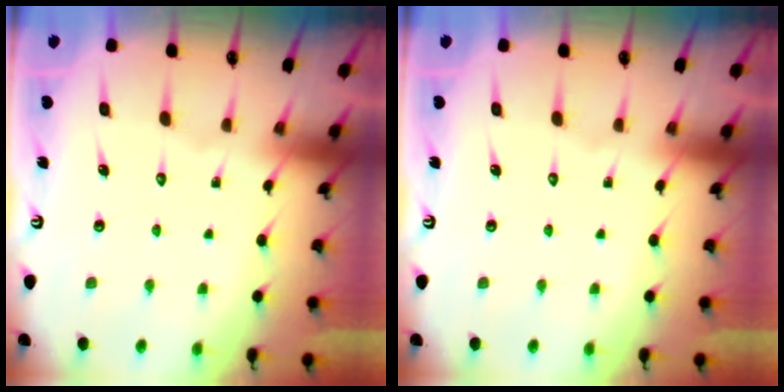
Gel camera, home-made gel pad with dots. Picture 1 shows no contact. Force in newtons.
{"total": 0.0}